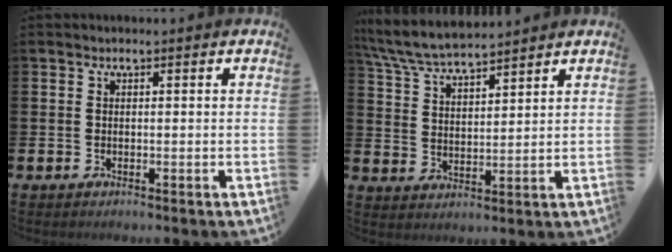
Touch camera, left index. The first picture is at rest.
{"total": 6.7, "force": [6.5, 0.8, 1.7], "torque": [-0.060, -0.030, 0.118]}